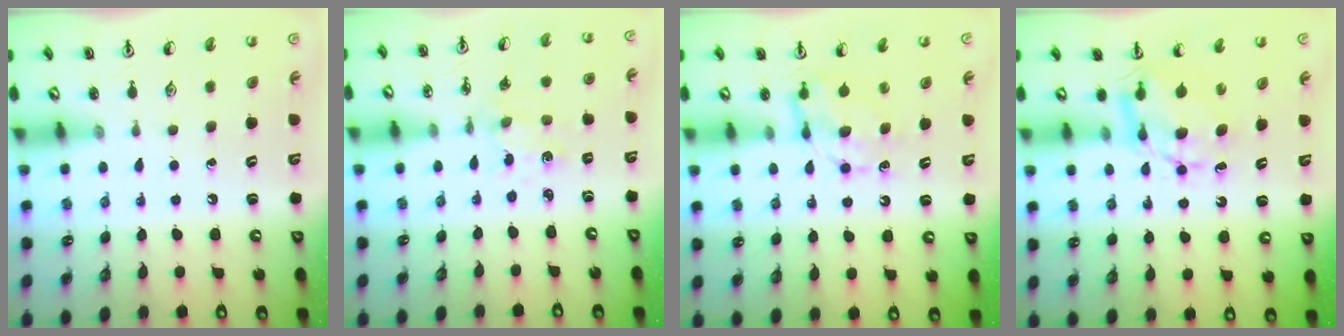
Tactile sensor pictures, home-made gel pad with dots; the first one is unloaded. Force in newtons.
{"total": 1.5, "press": 1.5, "slide": 0.3}
{"total": 7.1, "press": 7.1, "slide": 0.3}
{"total": 6.4, "press": 6.4, "slide": 0.5}